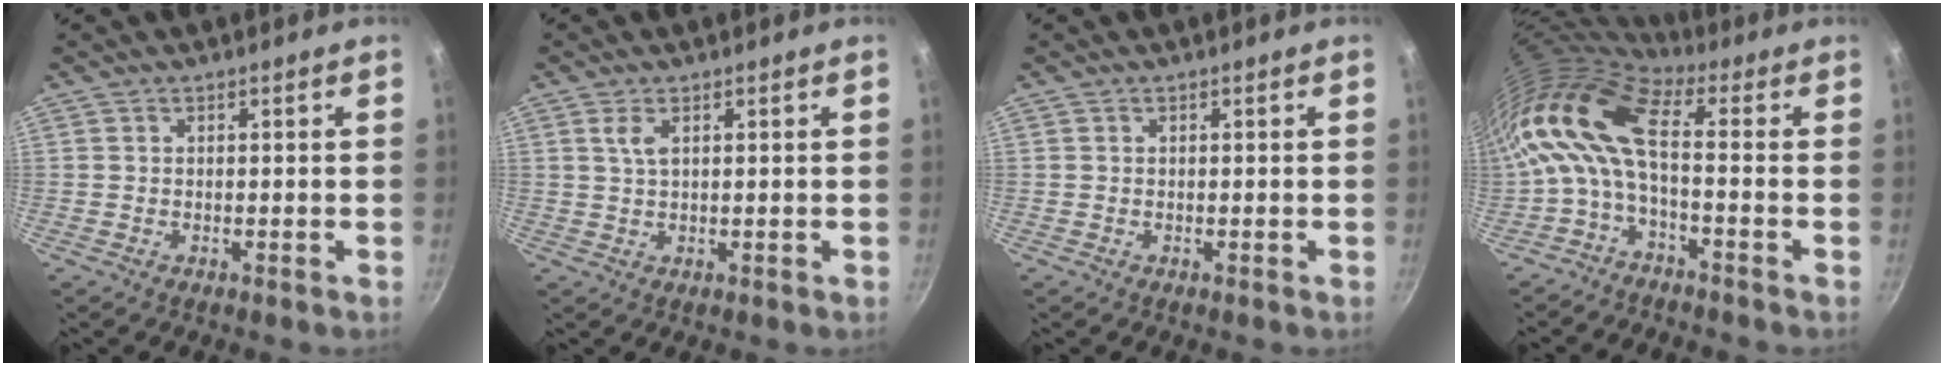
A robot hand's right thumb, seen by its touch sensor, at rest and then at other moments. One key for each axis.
{"total": 2.4, "fx": 0.9, "fy": 0.9, "fz": 2.0, "tx": -0.040, "ty": -0.003, "tz": 0.021}
{"total": 0.0}
{"total": 12.6, "fx": -0.3, "fy": 4.6, "fz": 11.8, "tx": -0.255, "ty": 0.020, "tz": -0.020}